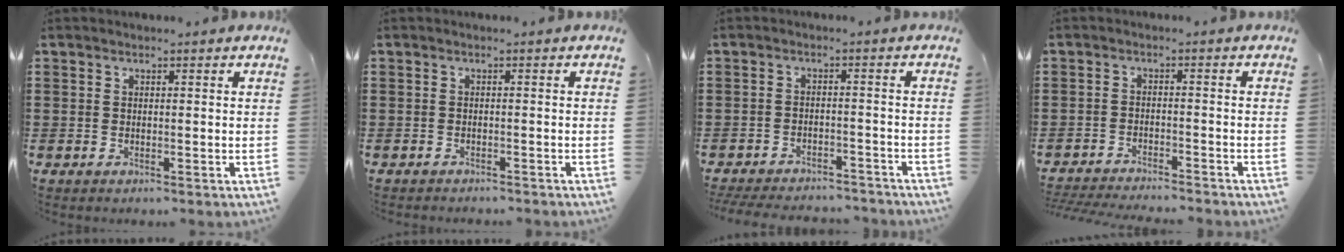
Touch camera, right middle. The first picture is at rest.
{"total": 0.8, "force": [-0.8, 0.0, 0.1], "torque": [-0.004, -0.001, -0.016]}
{"total": 3.9, "force": [-3.8, 0.4, 0.6], "torque": [-0.018, -0.001, -0.081]}
{"total": 3.1, "force": [-3.1, -0.1, 0.3], "torque": [-0.015, -0.005, -0.066]}